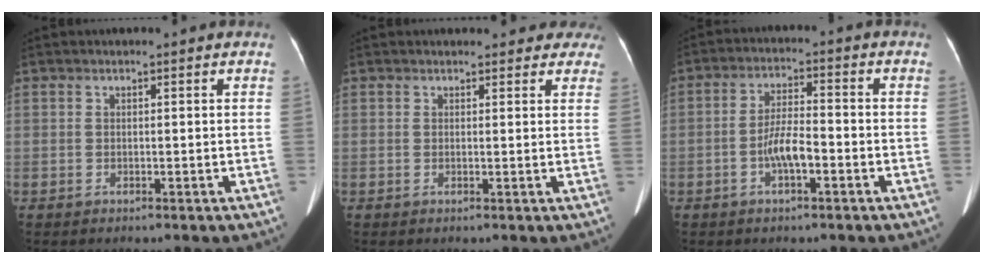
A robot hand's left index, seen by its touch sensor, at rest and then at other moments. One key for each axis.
{"total": 8.9, "fx": 8.0, "fy": 3.5, "fz": 2.0, "tx": 0.016, "ty": -0.004, "tz": 0.069}
{"total": 5.5, "fx": -2.0, "fy": 1.5, "fz": 4.9, "tx": -0.099, "ty": 0.012, "tz": -0.038}